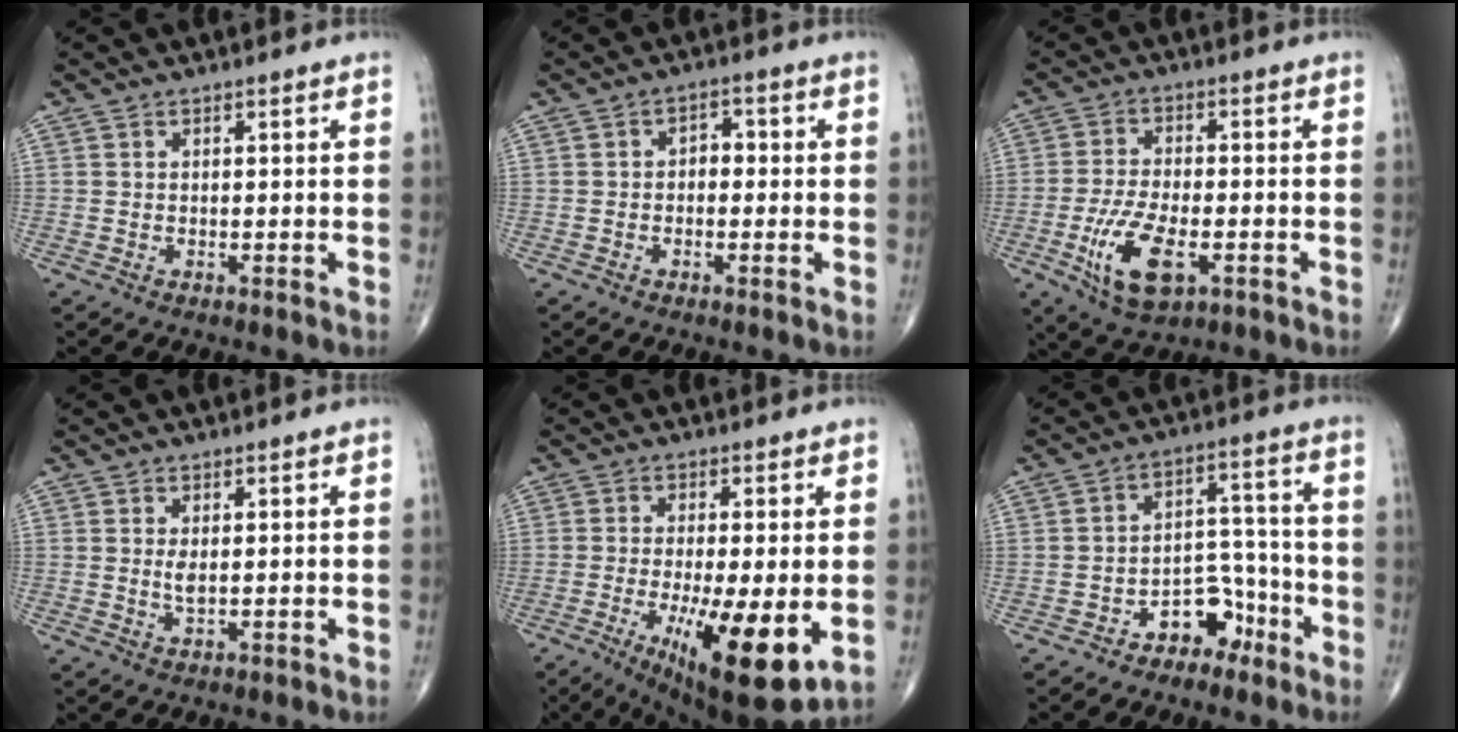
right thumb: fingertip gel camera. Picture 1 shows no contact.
{"total": 2.9, "force": [-0.2, 2.0, 2.1], "torque": [-0.013, 0.015, -0.011]}
{"total": 10.9, "force": [-3.9, 4.9, 8.9], "torque": [-0.173, 0.003, -0.065]}
{"total": 1.8, "force": [0.3, 0.7, 1.7], "torque": [-0.032, -0.005, 0.008]}
{"total": 15.9, "force": [-4.0, 4.3, 14.8], "torque": [-0.222, -0.026, -0.047]}
{"total": 7.9, "force": [-4.8, 5.1, 3.7], "torque": [-0.019, 0.059, -0.078]}